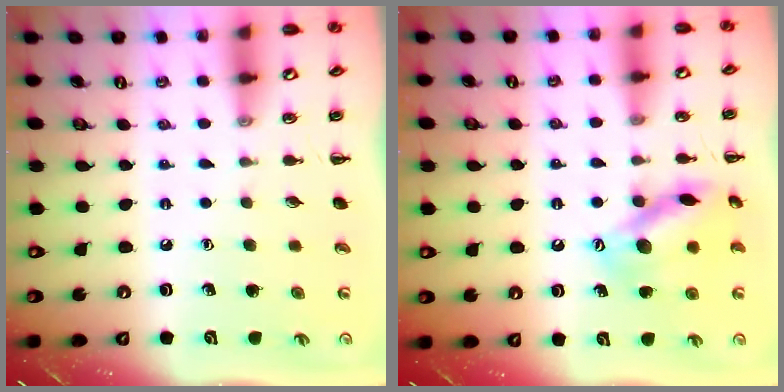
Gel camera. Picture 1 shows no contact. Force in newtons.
{"total": 14.6, "press": 14.6, "slide": 1.2}